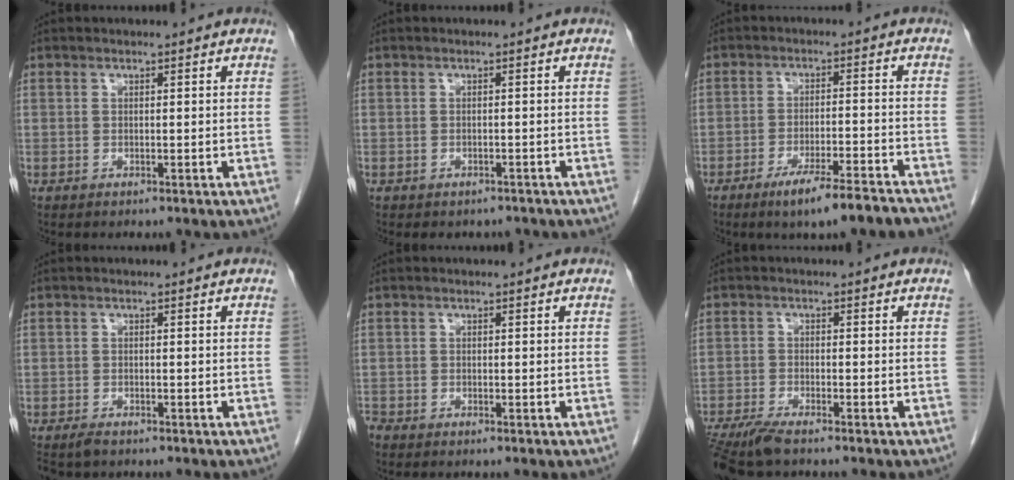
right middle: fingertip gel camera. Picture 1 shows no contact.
{"total": 2.8, "force": [-2.3, 1.4, 0.5], "torque": [-0.004, 0.003, -0.029]}
{"total": 8.0, "force": [-5.8, 0.4, 5.4], "torque": [-0.083, -0.012, -0.095]}
{"total": 2.5, "force": [-2.1, 0.8, 1.0], "torque": [-0.023, -0.006, -0.035]}
{"total": 0.9, "force": [-0.9, 0.1, 0.1], "torque": [-0.006, -0.002, -0.015]}
{"total": 6.3, "force": [-5.2, 0.7, 3.5], "torque": [-0.062, -0.016, -0.094]}